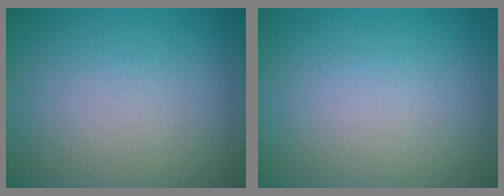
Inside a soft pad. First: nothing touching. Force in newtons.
{"total": 0.0}